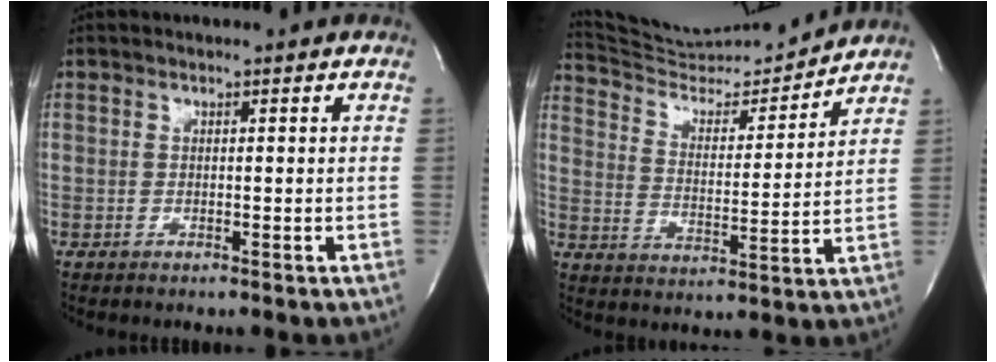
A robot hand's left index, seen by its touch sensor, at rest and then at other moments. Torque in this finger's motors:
{"motor_torque": [0.00, -0.19, -0.03, -0.02]}